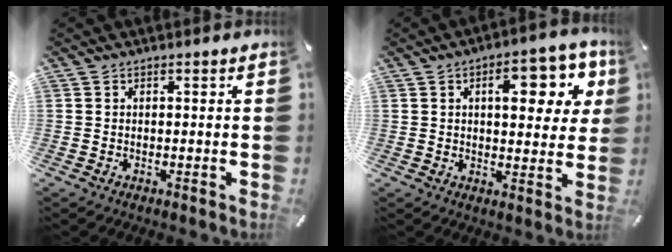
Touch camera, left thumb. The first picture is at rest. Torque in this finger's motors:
{"motor_torque": [2.12, 1.90, 1.42, -1.08, 0.38]}